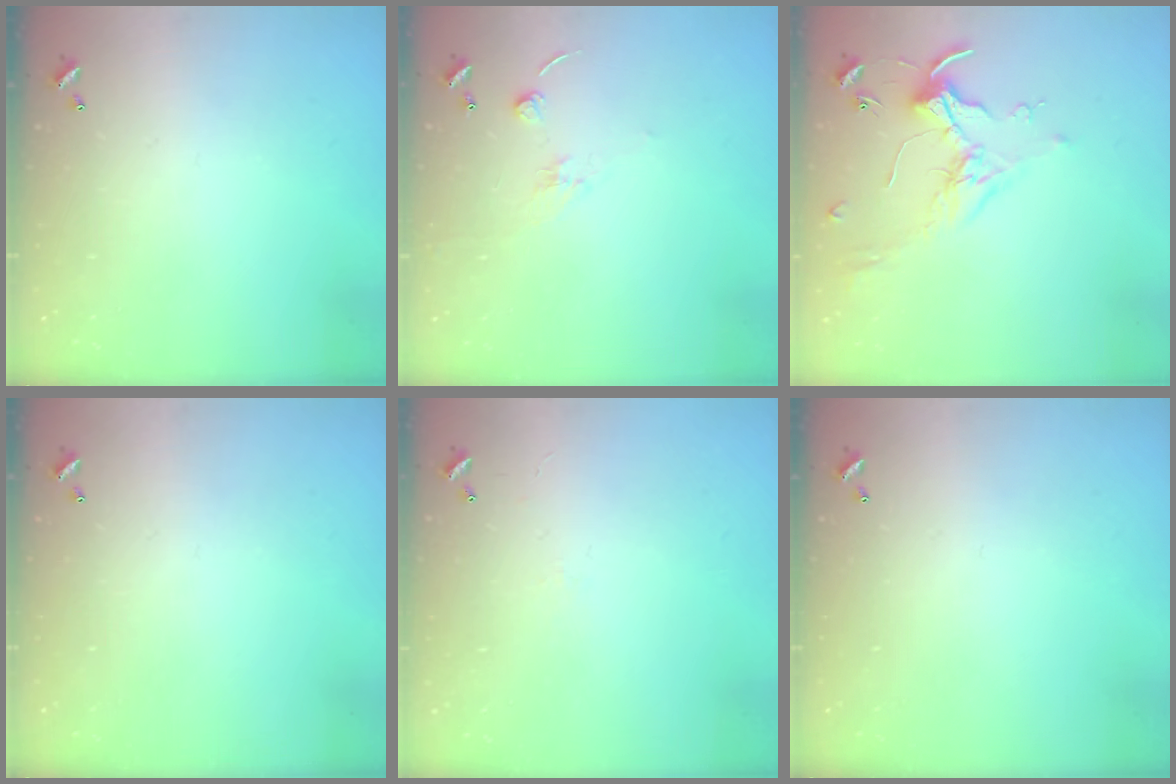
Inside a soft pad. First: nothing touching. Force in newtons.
{"total": 2.3, "press": 2.3, "slide": 0.5}
{"total": 0.8, "press": 0.5, "slide": 0.6}
{"total": 0.0}
{"total": 1.2, "press": 1.1, "slide": 0.5}
{"total": 0.0}